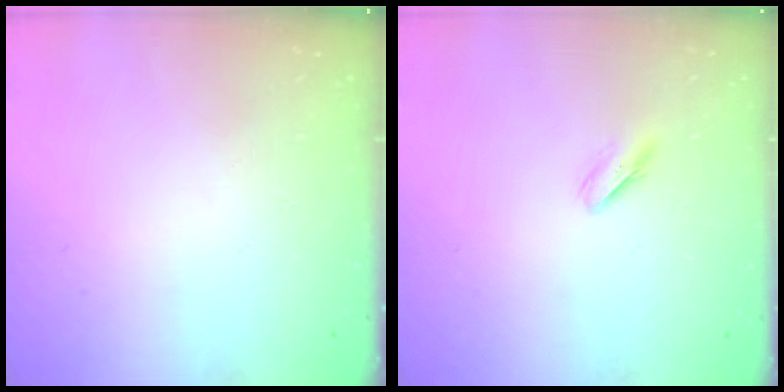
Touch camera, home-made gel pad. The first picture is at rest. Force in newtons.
{"total": 3.9, "press": 3.7, "slide": 1.2}